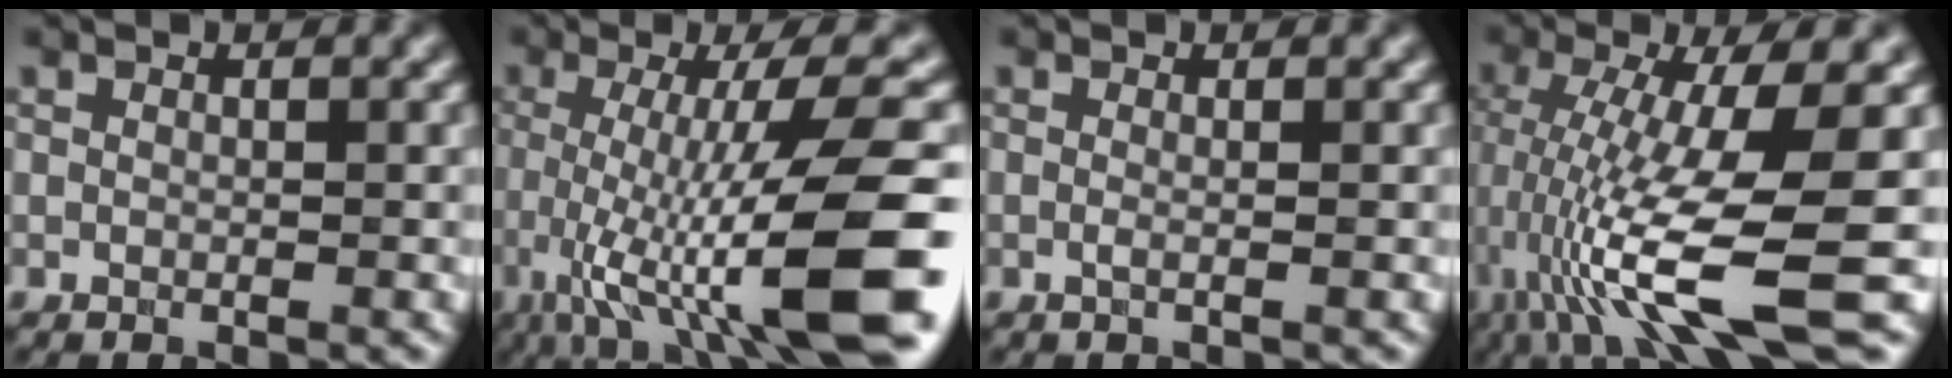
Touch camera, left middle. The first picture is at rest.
{"total": 13.0, "force": [-4.1, 2.6, 12.1], "torque": [-0.192, -0.007, -0.052]}
{"total": 0.9, "force": [-0.1, 0.3, 0.9], "torque": [-0.015, -0.005, -0.008]}
{"total": 11.3, "force": [-3.5, 2.0, 10.6], "torque": [-0.208, -0.010, -0.045]}